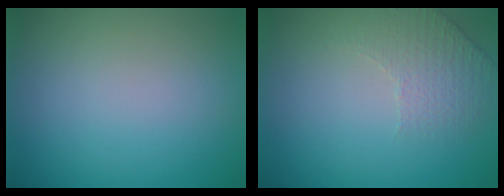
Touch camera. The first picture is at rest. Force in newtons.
{"total": 1.7, "press": 1.3, "slide": 1.1}